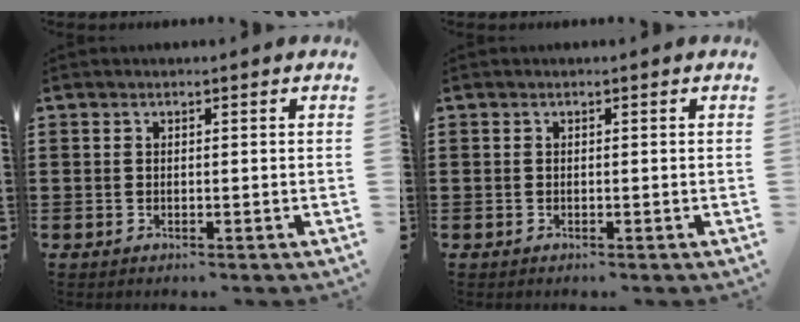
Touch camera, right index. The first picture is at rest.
{"total": 0.0}